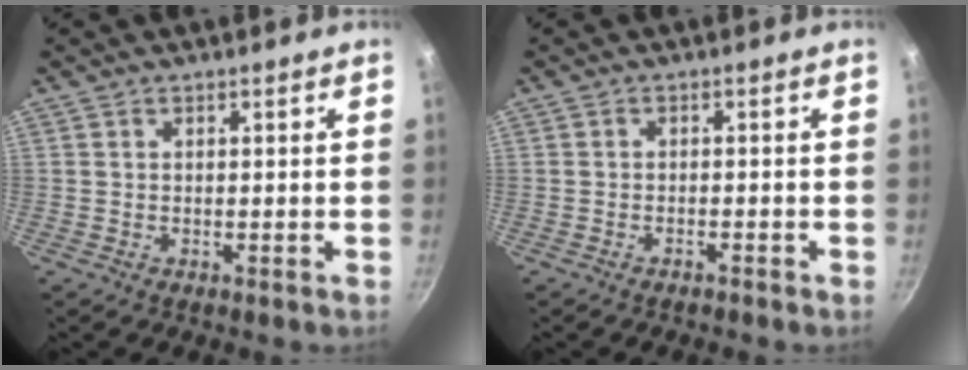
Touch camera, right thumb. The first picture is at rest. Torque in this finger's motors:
{"motor_torque": [-0.44, -0.29, -0.21, 0.64, -0.03]}